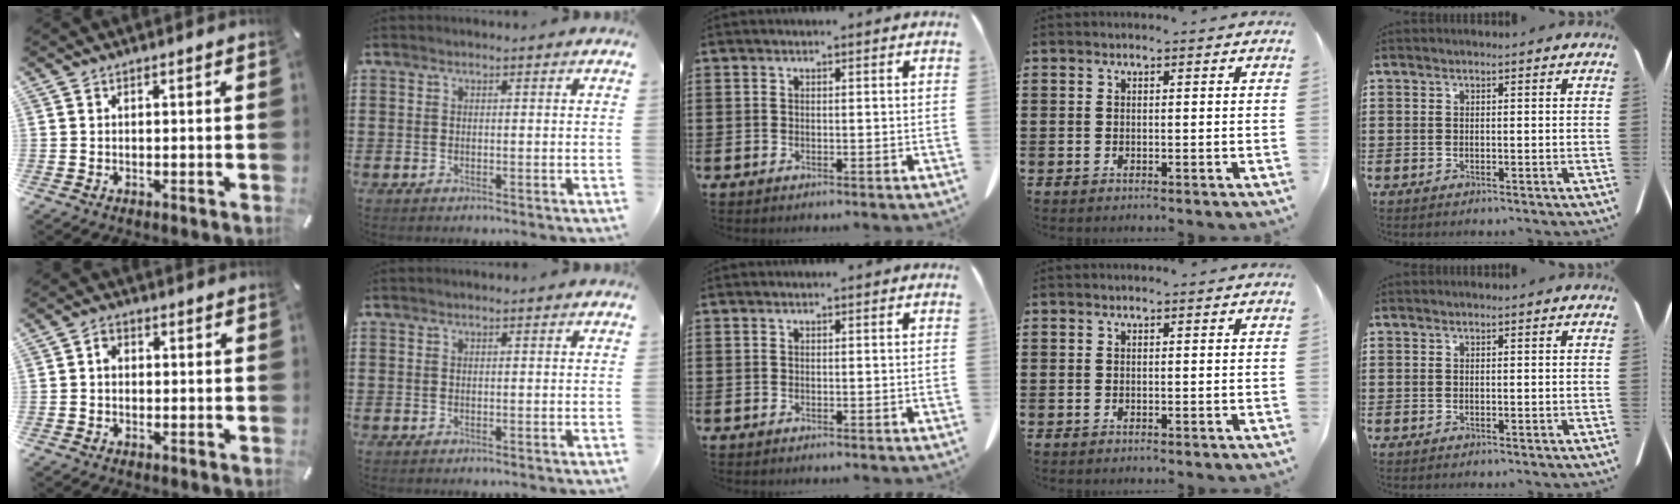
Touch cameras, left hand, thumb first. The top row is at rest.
{"thumb": {"total": 2.4, "force": [-0.2, 1.9, 1.4], "torque": [-0.026, 0.008, -0.005]}}